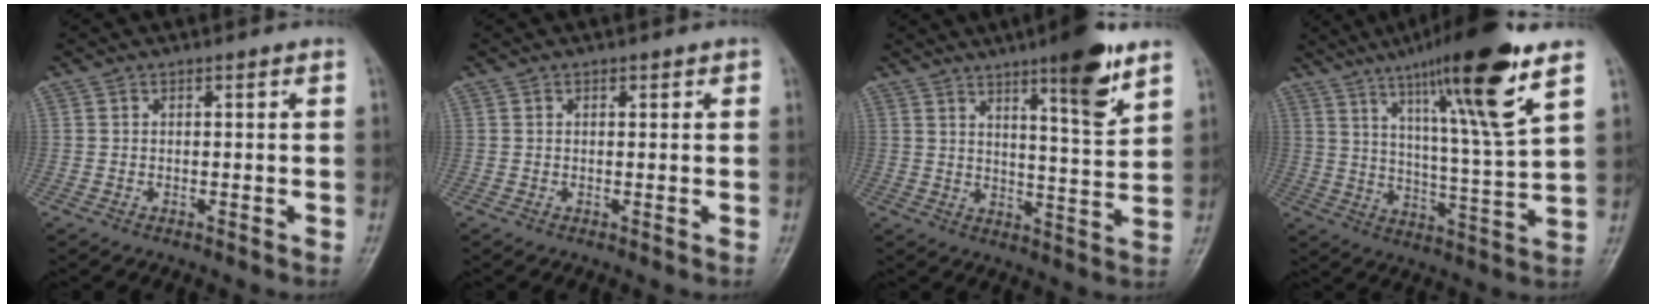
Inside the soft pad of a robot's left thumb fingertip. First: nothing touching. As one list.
[{"total": 1.0, "force": [0.4, 0.7, 0.5], "torque": [0.002, 0.000, 0.003]}, {"total": 11.6, "force": [7.2, 1.8, 8.9], "torque": [-0.119, -0.048, 0.107]}, {"total": 19.1, "force": [11.1, 1.4, 15.5], "torque": [-0.240, -0.052, 0.179]}]